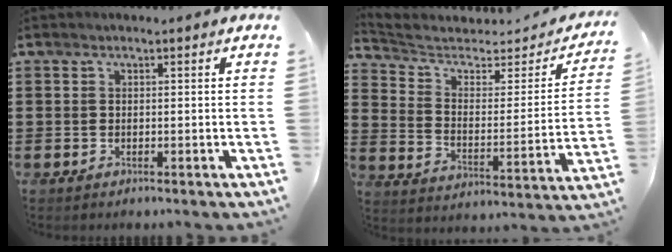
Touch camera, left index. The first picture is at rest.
{"total": 4.4, "force": [3.4, 2.0, 1.8], "torque": [-0.061, -0.023, 0.052]}